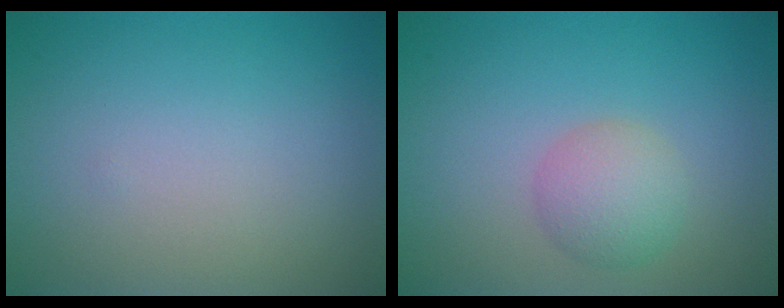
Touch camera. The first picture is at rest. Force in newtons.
{"total": 2.9, "press": 2.9, "slide": 0.1}